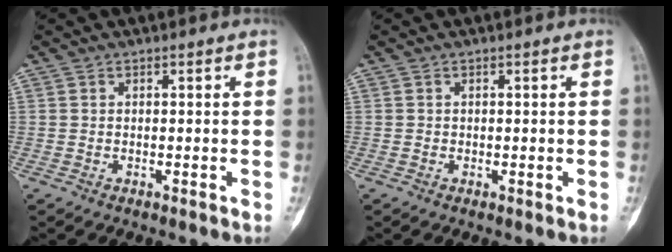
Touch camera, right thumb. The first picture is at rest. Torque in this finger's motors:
{"motor_torque": [1.06, 1.09, 0.39, -0.35, 0.00]}